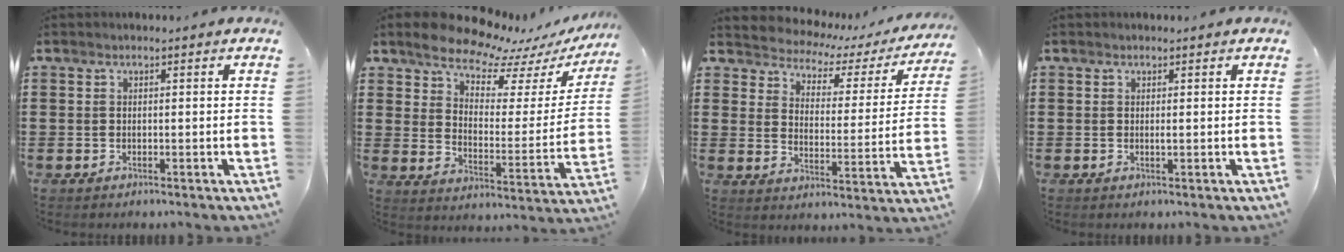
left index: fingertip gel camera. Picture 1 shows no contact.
{"total": 8.2, "force": [7.6, 2.1, 2.2], "torque": [-0.063, -0.061, 0.130]}
{"total": 2.8, "force": [2.5, 1.1, 0.4], "torque": [-0.031, -0.024, 0.031]}
{"total": 0.6, "force": [0.0, 0.0, 0.6], "torque": [-0.012, -0.004, 0.001]}